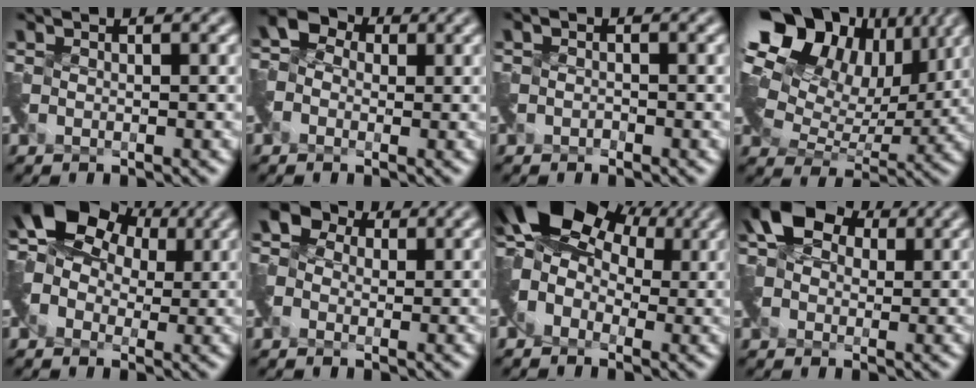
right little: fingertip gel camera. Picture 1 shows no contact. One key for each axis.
{"total": 2.7, "fx": -0.6, "fy": 2.4, "fz": 1.1, "tx": -0.028, "ty": 0.001, "tz": -0.015}
{"total": 0.8, "fx": -0.6, "fy": 0.3, "fz": -0.3, "tx": 0.007, "ty": -0.006, "tz": -0.012}
{"total": 14.1, "fx": 7.6, "fy": 8.6, "fz": 8.2, "tx": -0.179, "ty": 0.044, "tz": 0.122}
{"total": 8.3, "fx": 2.7, "fy": 5.9, "fz": 5.3, "tx": -0.101, "ty": 0.014, "tz": 0.038}
{"total": 3.1, "fx": -0.1, "fy": 2.8, "fz": 1.3, "tx": -0.035, "ty": 0.005, "tz": -0.003}
{"total": 9.4, "fx": 3.3, "fy": 6.1, "fz": 6.3, "tx": -0.112, "ty": 0.016, "tz": 0.045}
{"total": 5.7, "fx": 0.9, "fy": 4.5, "fz": 3.4, "tx": -0.063, "ty": 0.015, "tz": 0.009}